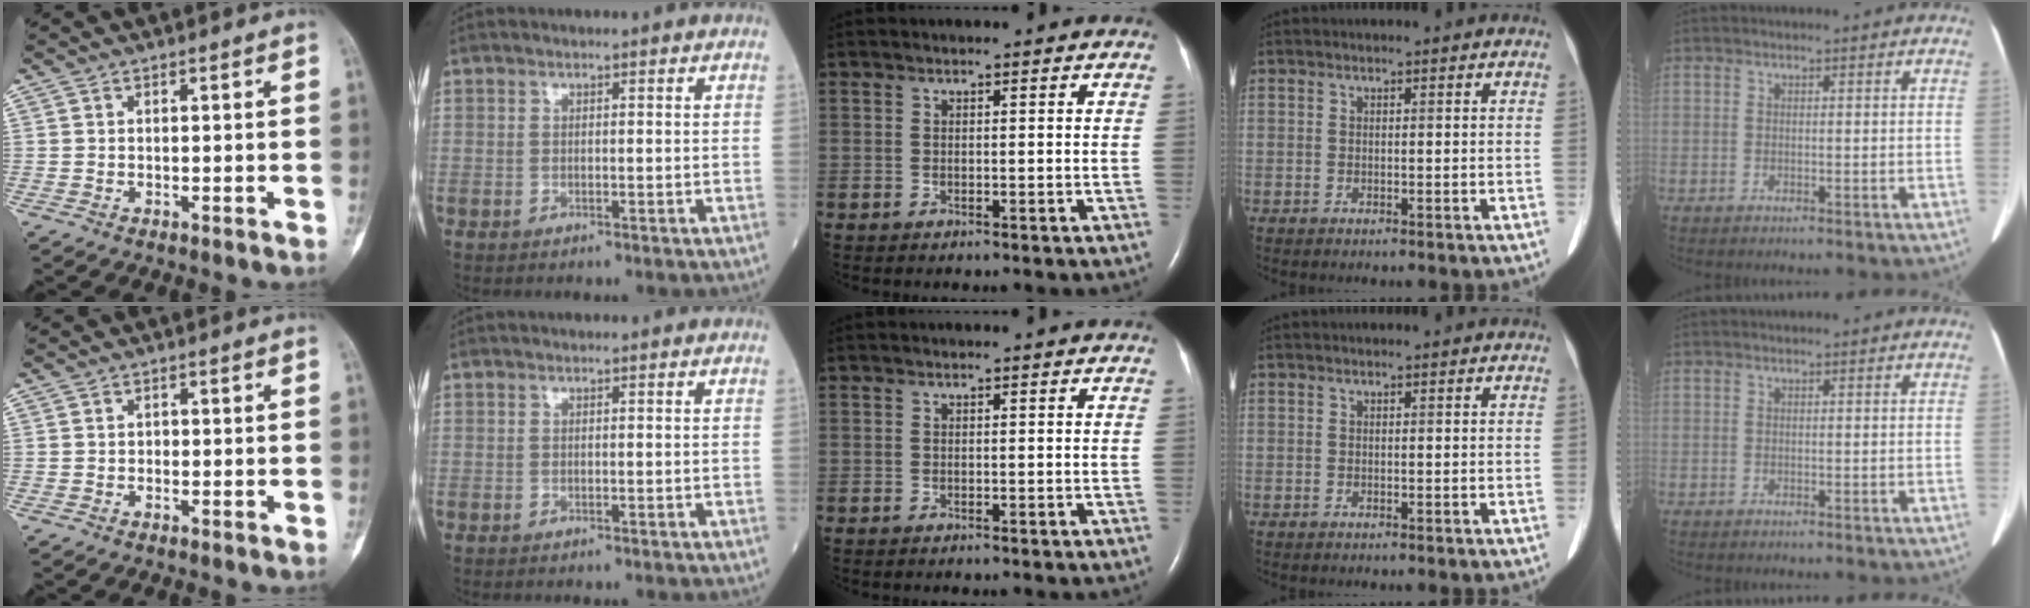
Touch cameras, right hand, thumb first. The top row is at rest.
{"thumb": {"total": 0.5, "force": [-0.2, 0.4, 0.2], "torque": [0.004, 0.003, -0.006]}}